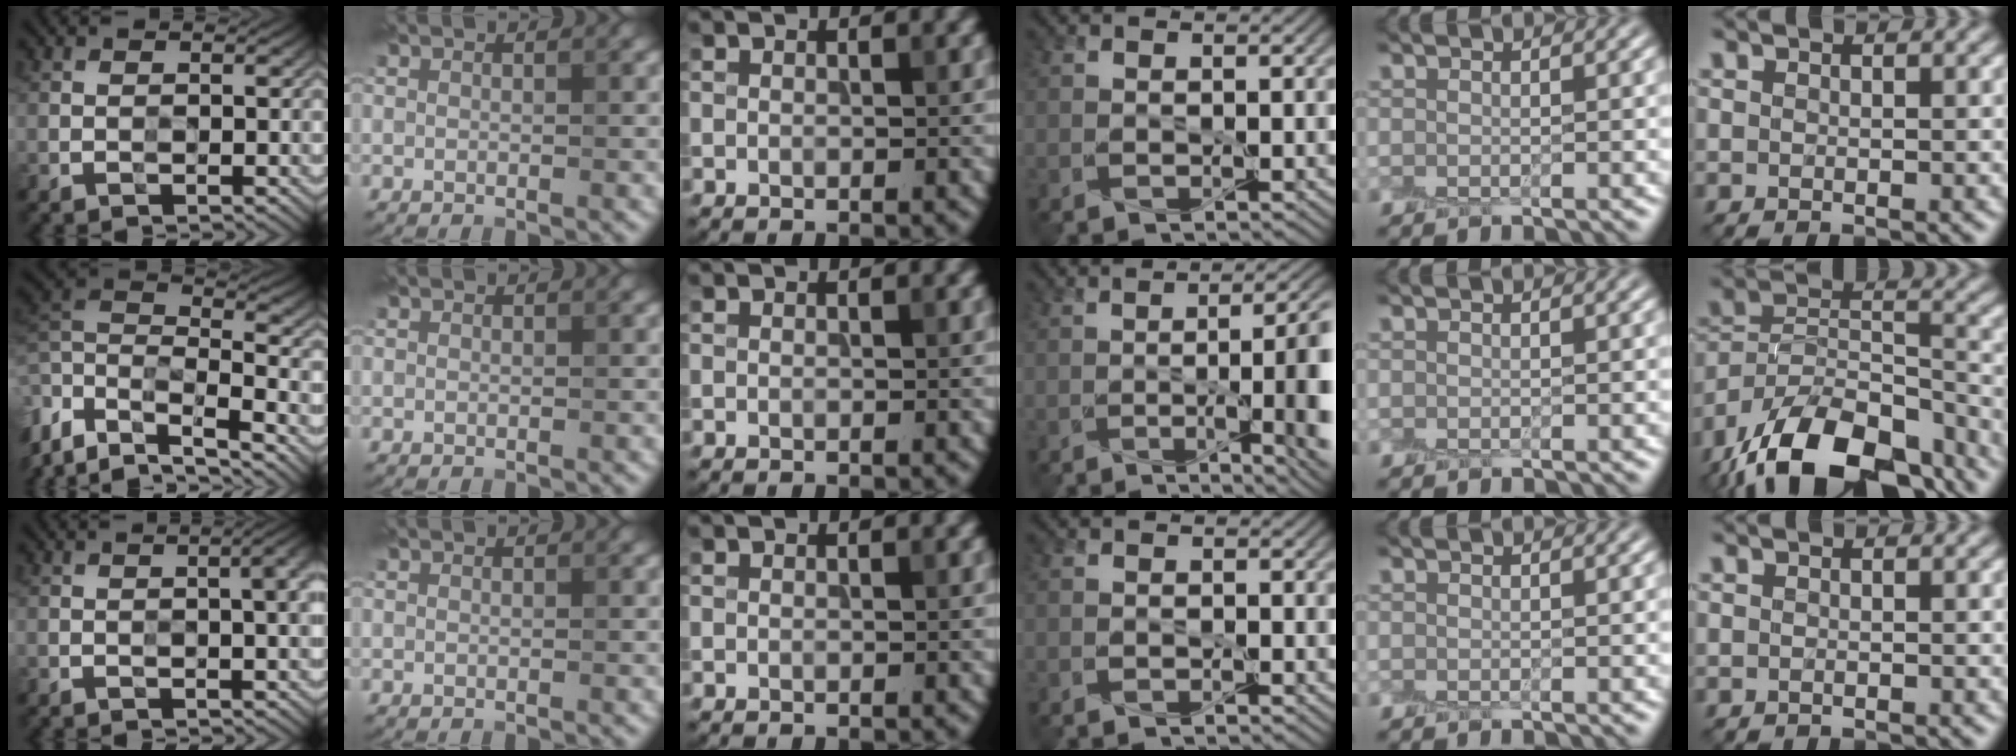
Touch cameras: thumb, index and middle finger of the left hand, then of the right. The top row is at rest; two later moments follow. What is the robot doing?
{"motion": "peel", "object": "plastic wrap"}